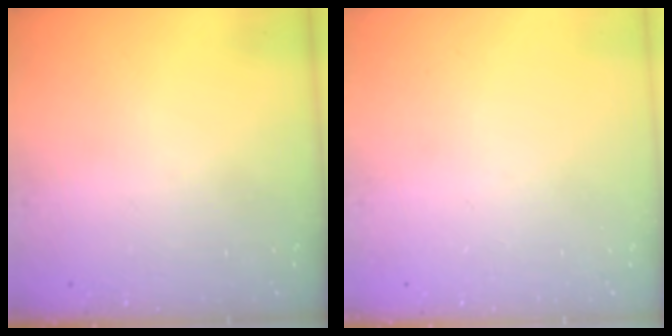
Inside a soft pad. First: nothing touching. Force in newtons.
{"total": 0.0}